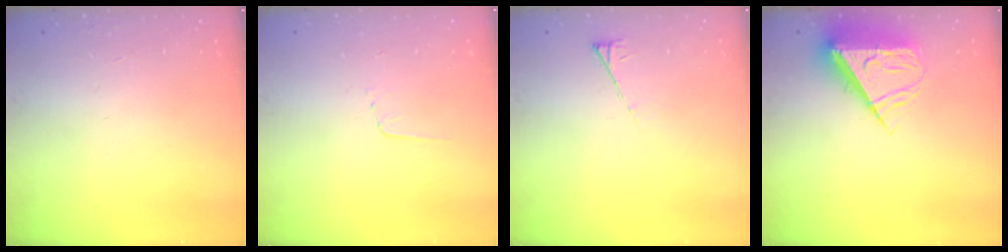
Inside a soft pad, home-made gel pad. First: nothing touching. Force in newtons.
{"total": 2.7, "press": 2.7, "slide": 0.2}
{"total": 3.5, "press": 3.5, "slide": 0.6}
{"total": 10.5, "press": 10.4, "slide": 1.4}